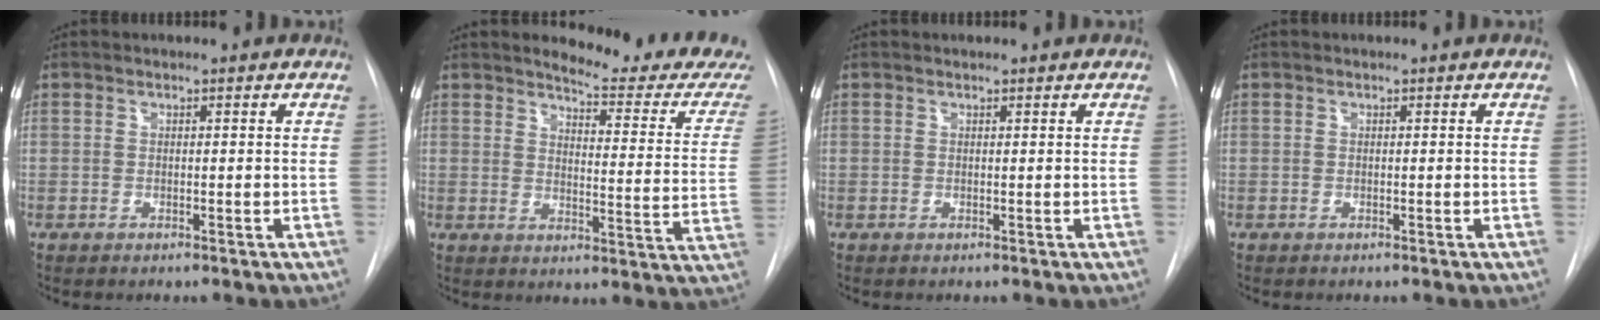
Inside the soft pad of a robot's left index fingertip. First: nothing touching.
{"total": 15.1, "force": [14.6, 0.6, 3.9], "torque": [-0.044, -0.107, 0.156]}
{"total": 0.8, "force": [0.7, 0.2, 0.3], "torque": [-0.008, 0.010, 0.011]}
{"total": 0.0}